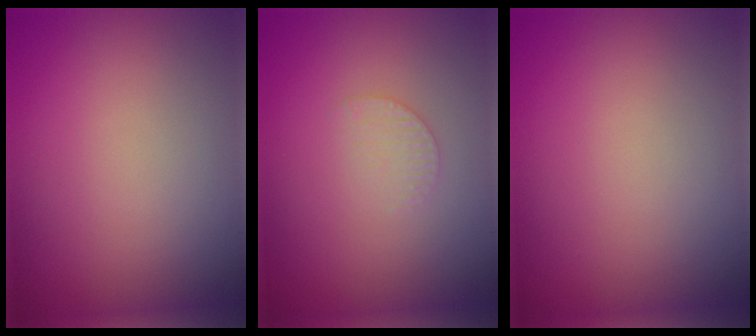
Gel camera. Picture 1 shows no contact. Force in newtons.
{"total": 1.3, "press": 1.2, "slide": 0.4}
{"total": 0.0}